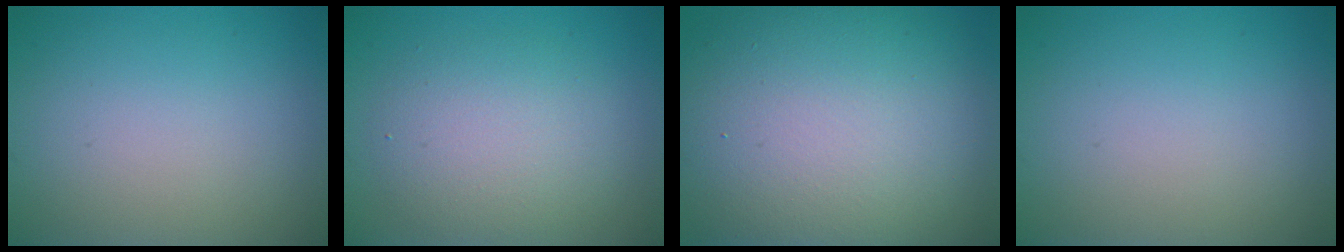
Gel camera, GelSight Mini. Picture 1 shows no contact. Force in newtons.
{"total": 4.4, "press": 4.4, "slide": 0.2}
{"total": 16.3, "press": 16.2, "slide": 1.1}
{"total": 0.0}